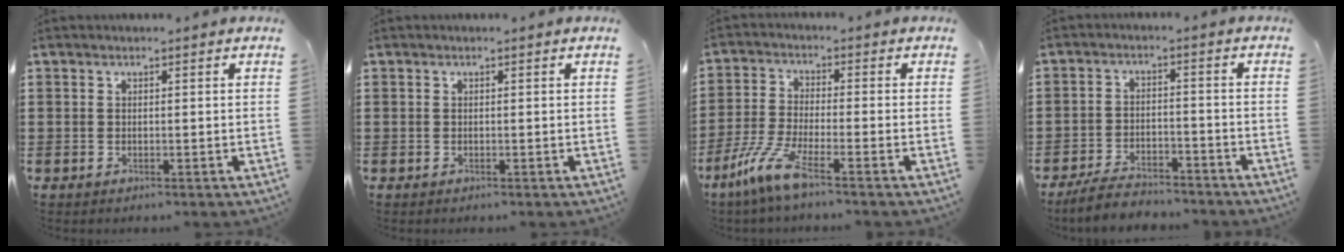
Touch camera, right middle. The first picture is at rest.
{"total": 0.0}
{"total": 7.1, "force": [-4.5, 0.7, 5.5], "torque": [-0.136, -0.019, -0.093]}
{"total": 4.7, "force": [-4.5, 0.7, 1.2], "torque": [-0.027, 0.004, -0.090]}